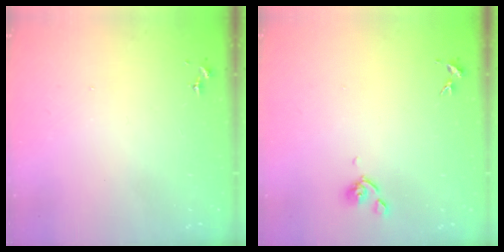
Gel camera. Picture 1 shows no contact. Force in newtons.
{"total": 5.8, "press": 5.7, "slide": 1.1}